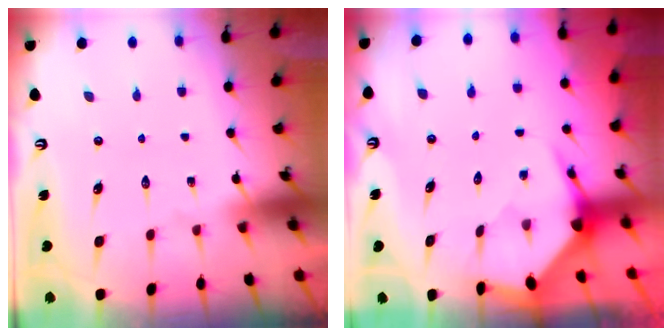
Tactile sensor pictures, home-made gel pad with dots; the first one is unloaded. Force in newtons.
{"total": 3.7, "press": 3.6, "slide": 0.4}